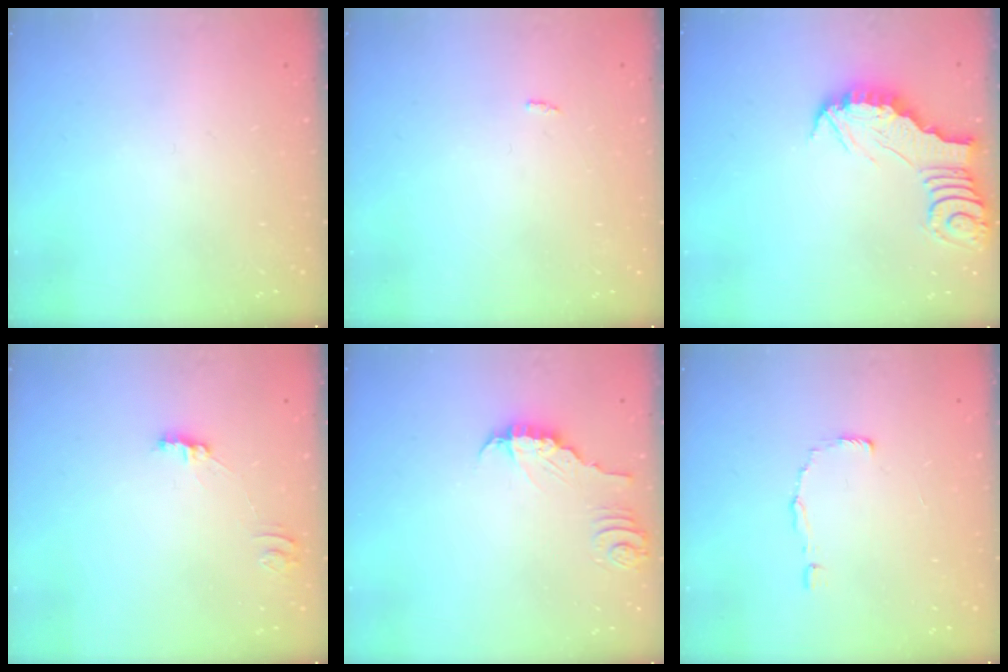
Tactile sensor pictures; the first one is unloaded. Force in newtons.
{"total": 2.5, "press": 2.5, "slide": 0.2}
{"total": 2.9, "press": 2.9, "slide": 0.3}
{"total": 3.4, "press": 3.4, "slide": 0.3}
{"total": 3.9, "press": 3.9, "slide": 0.2}
{"total": 3.3, "press": 3.2, "slide": 0.3}